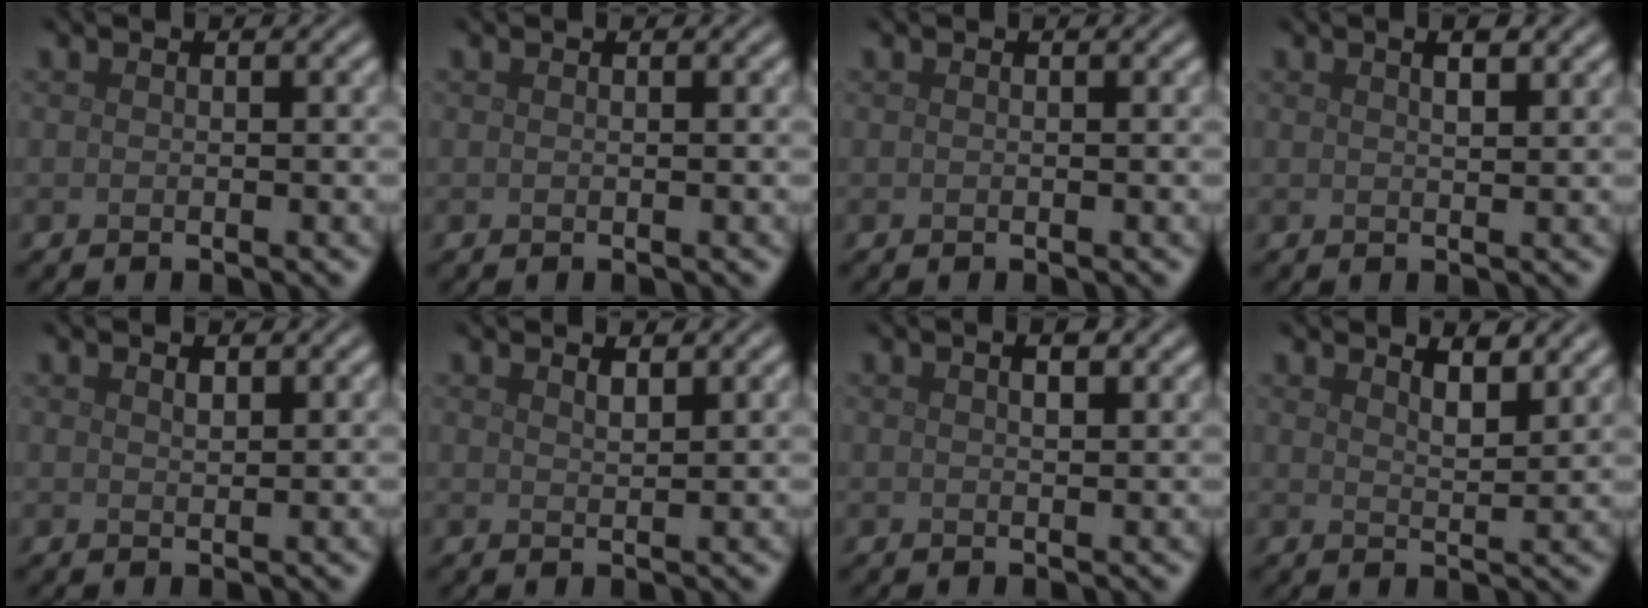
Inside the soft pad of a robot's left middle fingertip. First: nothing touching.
{"total": 0.0}
{"total": 0.0}
{"total": 1.9, "force": [1.2, 0.5, 1.3], "torque": [-0.015, 0.000, 0.020]}
{"total": 0.7, "force": [0.6, 0.2, 0.4], "torque": [-0.011, -0.003, 0.012]}
{"total": 1.1, "force": [1.0, 0.2, 0.5], "torque": [-0.010, 0.000, 0.017]}
{"total": 1.4, "force": [0.8, 0.4, 1.1], "torque": [-0.015, 0.002, 0.015]}
{"total": 2.9, "force": [2.3, 0.7, 1.6], "torque": [-0.019, -0.001, 0.035]}